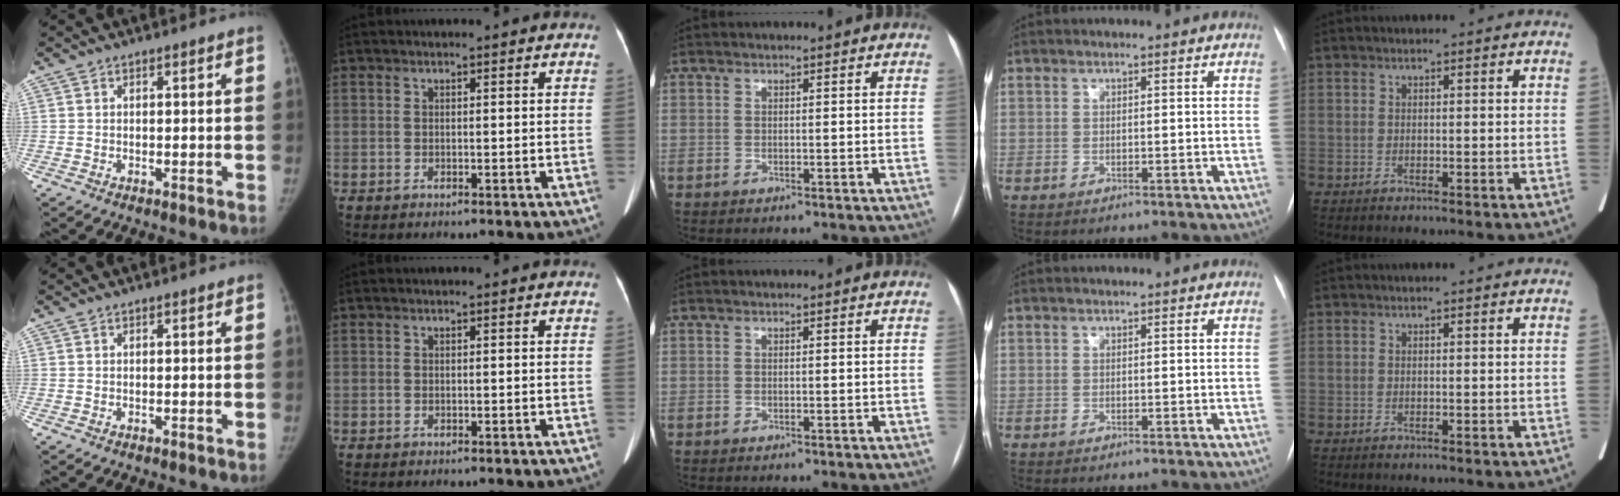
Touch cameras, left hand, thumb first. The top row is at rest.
{}